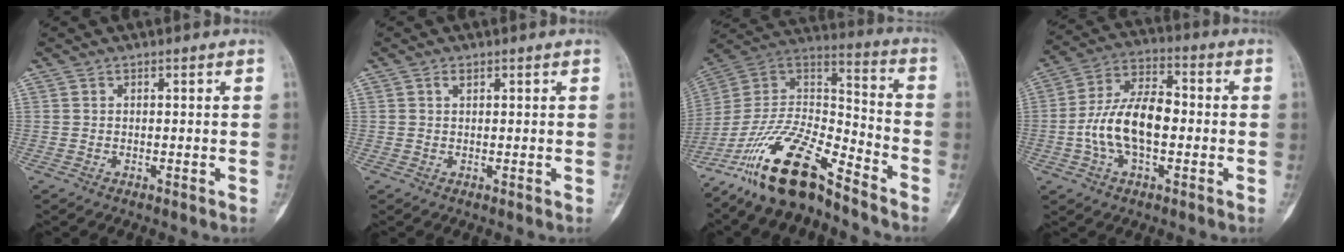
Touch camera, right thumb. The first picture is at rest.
{"total": 1.0, "force": [0.5, 0.6, 0.6], "torque": [-0.011, 0.001, 0.008]}
{"total": 19.5, "force": [-14.3, 5.9, 11.9], "torque": [-0.215, 0.085, -0.265]}
{"total": 13.5, "force": [-1.6, 7.1, 11.3], "torque": [-0.210, 0.034, -0.034]}